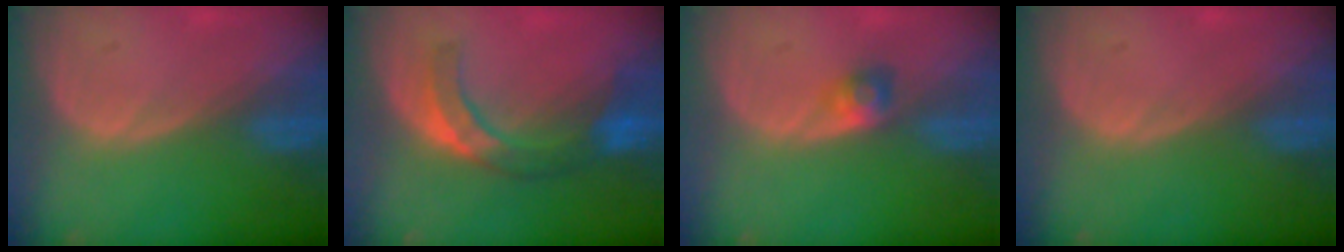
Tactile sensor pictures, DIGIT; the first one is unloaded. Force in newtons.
{"total": 7.5, "press": 7.1, "slide": 2.3}
{"total": 2.4, "press": 2.3, "slide": 0.7}
{"total": 0.0}